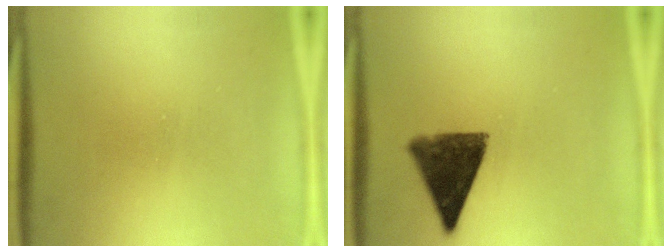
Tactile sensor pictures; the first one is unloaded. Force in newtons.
{"total": 9.2}